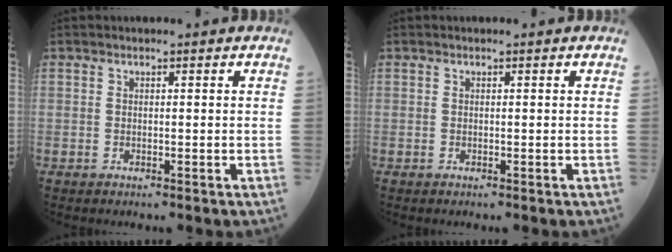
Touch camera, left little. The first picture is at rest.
{"total": 0.0}